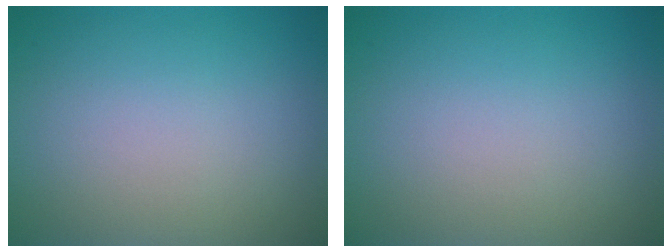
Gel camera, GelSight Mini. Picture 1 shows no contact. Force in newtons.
{"total": 0.0}